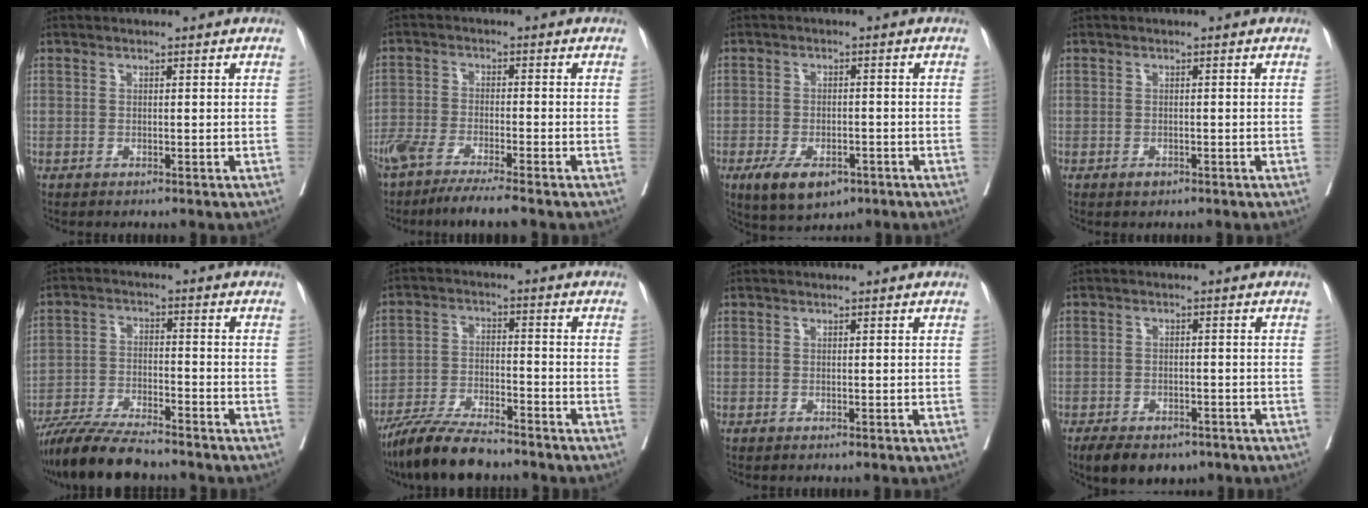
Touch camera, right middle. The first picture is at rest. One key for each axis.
{"total": 8.9, "fx": -7.3, "fy": 0.1, "fz": 5.2, "tx": -0.081, "ty": -0.021, "tz": -0.123}
{"total": 7.6, "fx": -4.3, "fy": 3.7, "fz": 5.0, "tx": -0.083, "ty": -0.006, "tz": -0.065}
{"total": 1.1, "fx": -0.7, "fy": 0.6, "fz": 0.6, "tx": -0.007, "ty": 0.001, "tz": -0.007}
{"total": 10.7, "fx": -9.4, "fy": 1.1, "fz": 5.0, "tx": -0.083, "ty": -0.023, "tz": -0.166}
{"total": 10.6, "fx": -9.1, "fy": 1.7, "fz": 5.2, "tx": -0.092, "ty": -0.022, "tz": -0.166}
{"total": 0.0}
{"total": 9.8, "fx": -6.9, "fy": 5.1, "fz": 4.8, "tx": -0.073, "ty": -0.002, "tz": -0.101}